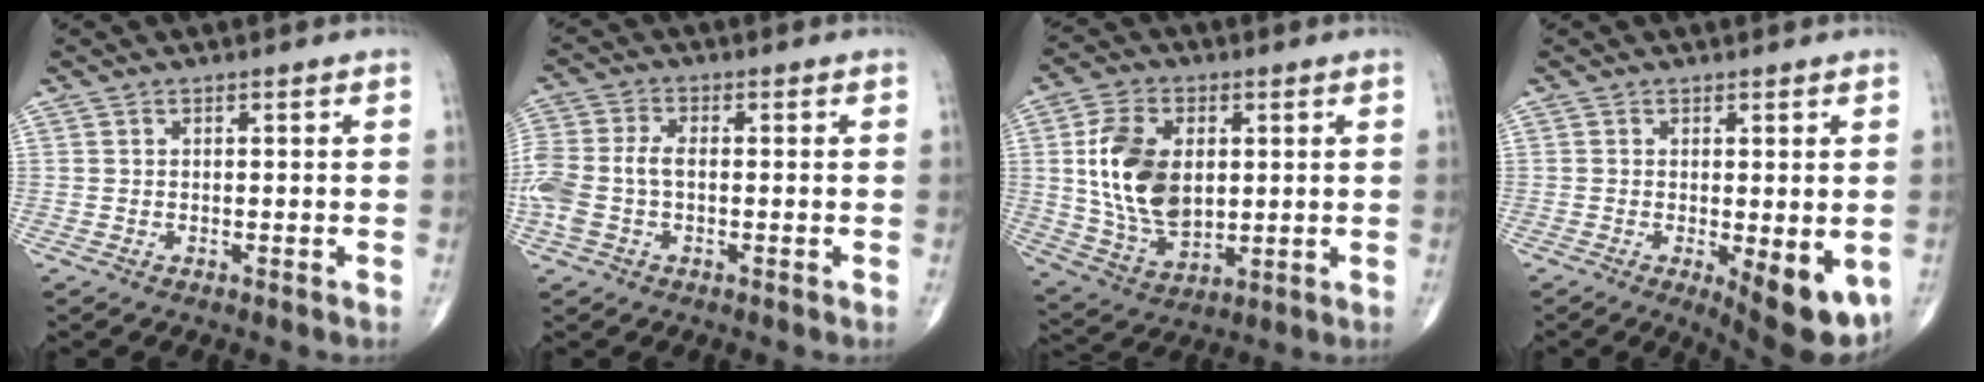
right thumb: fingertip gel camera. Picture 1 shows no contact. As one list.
[{"total": 9.4, "force": [-1.3, 5.7, 7.4], "torque": [-0.193, 0.017, -0.026]}, {"total": 15.3, "force": [2.2, 9.7, 11.7], "torque": [-0.201, -0.012, 0.047]}, {"total": 9.6, "force": [-2.6, 3.3, 8.6], "torque": [-0.105, -0.020, -0.027]}]